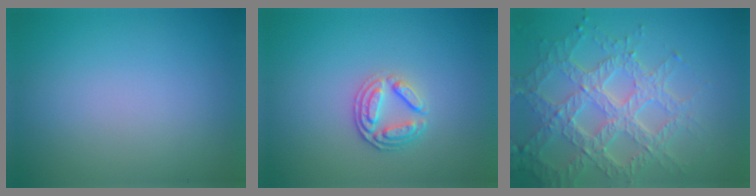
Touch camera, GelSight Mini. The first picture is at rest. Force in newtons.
{"total": 2.7, "press": 2.4, "slide": 1.2}
{"total": 7.1, "press": 5.3, "slide": 4.7}